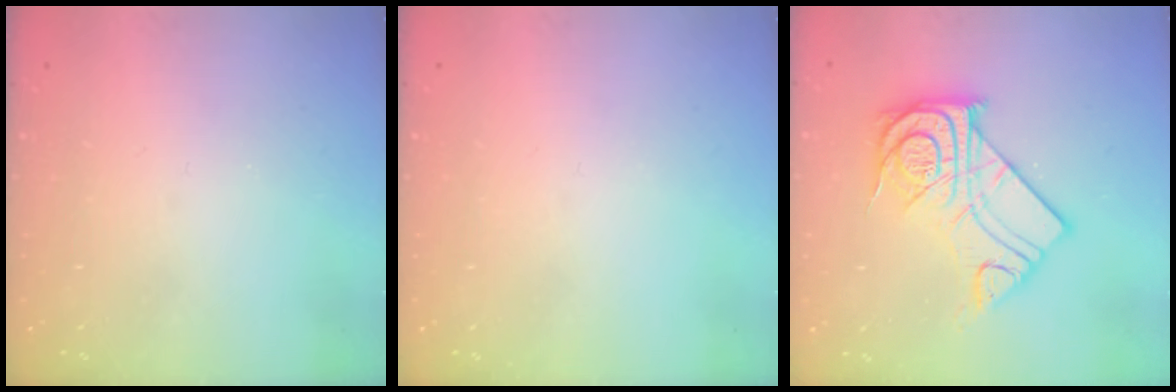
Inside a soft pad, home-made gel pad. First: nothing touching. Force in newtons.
{"total": 0.0}
{"total": 16.6, "press": 16.5, "slide": 1.4}